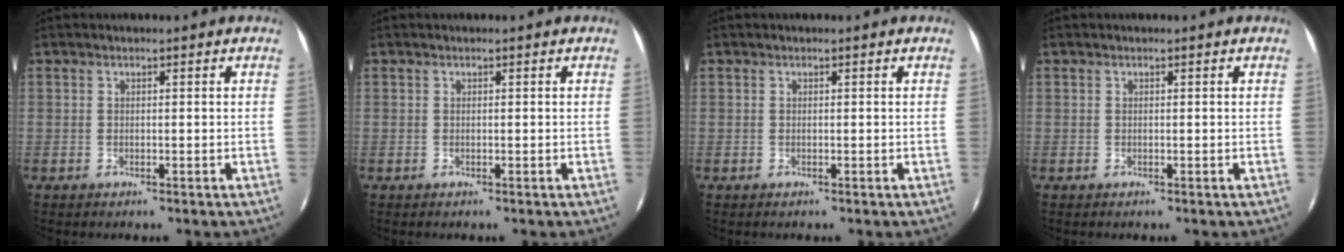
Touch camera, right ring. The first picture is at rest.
{"total": 0.0}
{"total": 0.0}
{"total": 0.0}